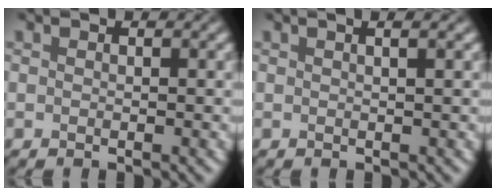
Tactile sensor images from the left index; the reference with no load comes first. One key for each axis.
{"total": 3.7, "fx": 2.0, "fy": 1.7, "fz": 2.7, "tx": -0.006, "ty": 0.026, "tz": -0.011}